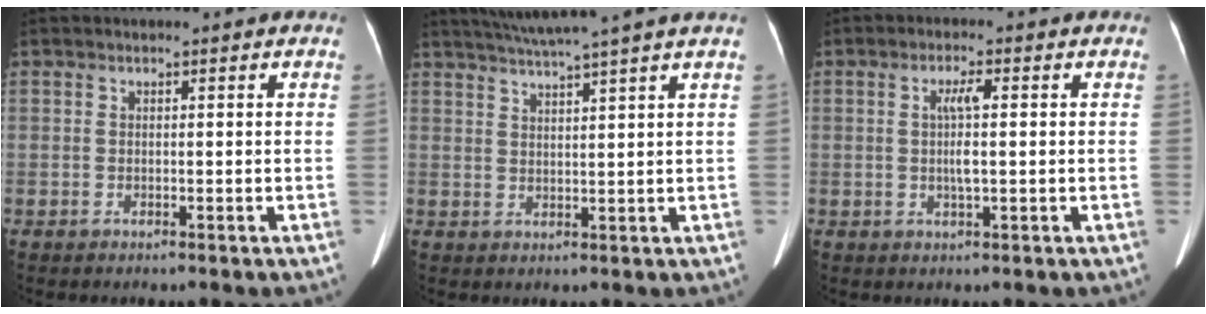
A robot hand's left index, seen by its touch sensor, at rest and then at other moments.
{"total": 9.4, "force": [7.9, -2.2, 4.6], "torque": [-0.074, 0.010, 0.111]}
{"total": 3.8, "force": [0.2, 0.2, 3.8], "torque": [-0.077, 0.001, 0.005]}